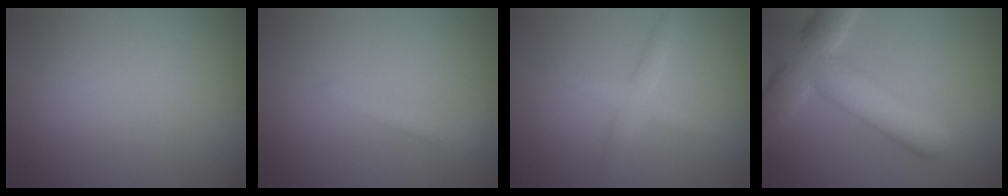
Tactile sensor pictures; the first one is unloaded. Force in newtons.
{"total": 1.3, "press": 1.3, "slide": 0.1}
{"total": 2.1, "press": 2.1, "slide": 0.0}
{"total": 8.2, "press": 8.1, "slide": 0.7}